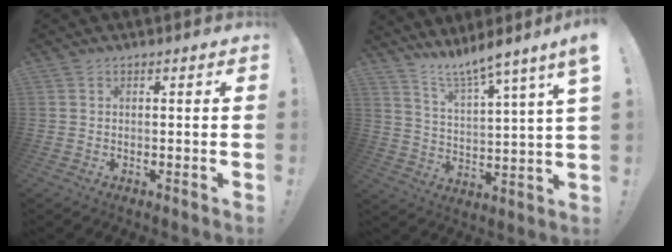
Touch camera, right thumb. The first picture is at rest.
{"total": 9.2, "force": [7.7, 0.1, 5.0], "torque": [-0.089, -0.064, 0.124]}